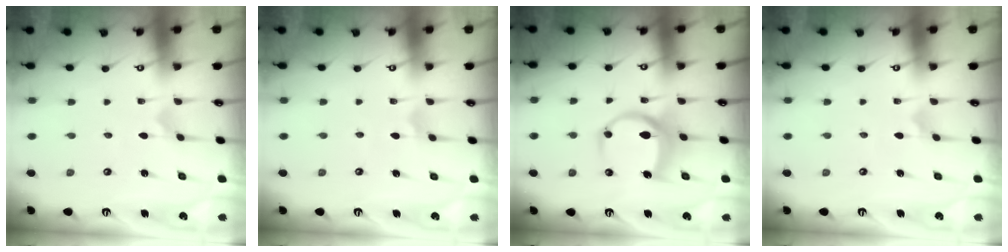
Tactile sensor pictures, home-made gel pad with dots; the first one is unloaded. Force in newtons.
{"total": 2.9, "press": 2.9, "slide": 0.4}
{"total": 10.3, "press": 10.3, "slide": 0.3}
{"total": 1.9, "press": 1.9, "slide": 0.1}